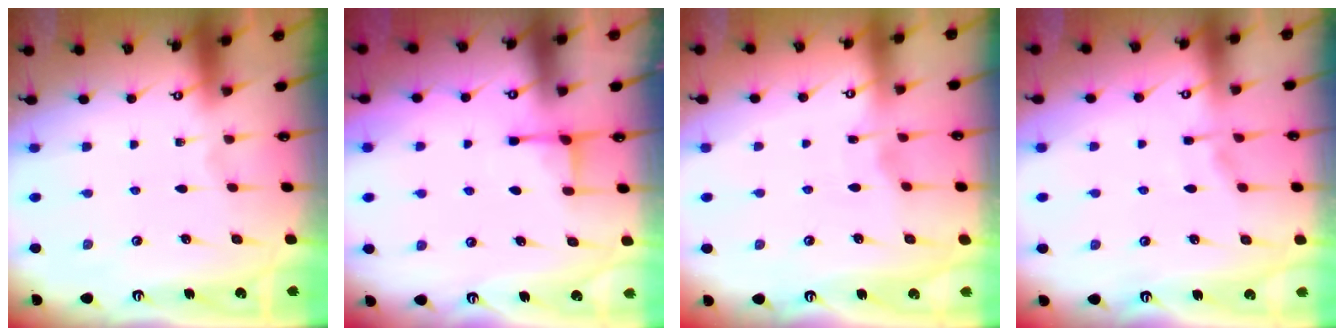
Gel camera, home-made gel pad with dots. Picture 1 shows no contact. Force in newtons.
{"total": 3.0, "press": 3.0, "slide": 0.4}
{"total": 2.6, "press": 2.6, "slide": 0.3}
{"total": 2.6, "press": 2.5, "slide": 0.6}